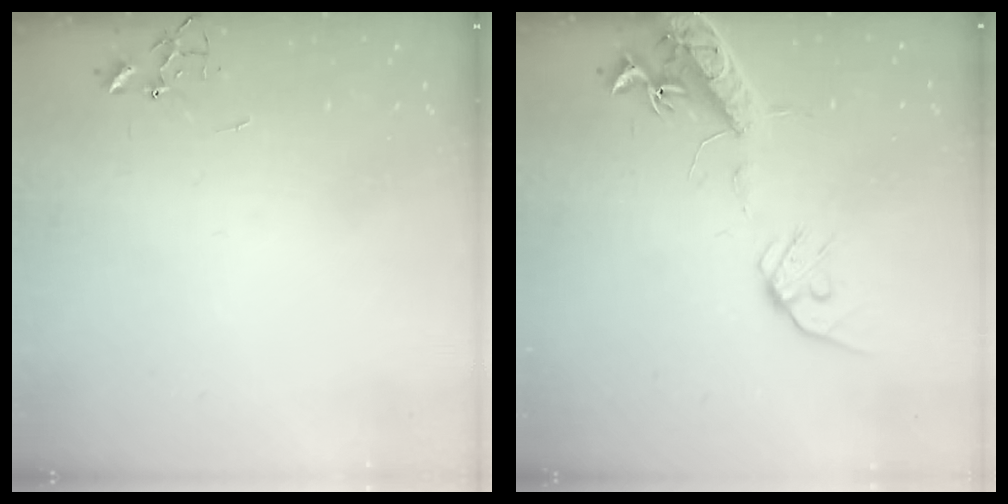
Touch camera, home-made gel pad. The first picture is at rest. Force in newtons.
{"total": 16.4, "press": 16.1, "slide": 3.0}